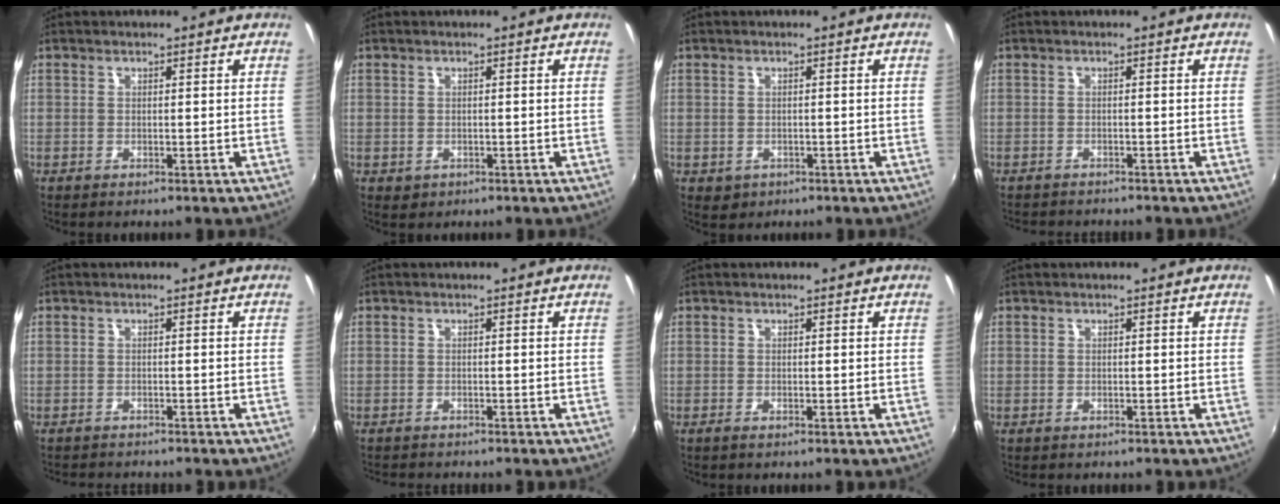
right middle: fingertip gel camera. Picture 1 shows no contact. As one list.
[{"total": 1.9, "force": [-0.6, 1.6, 0.8], "torque": [-0.015, -0.005, -0.005]}, {"total": 2.2, "force": [-0.6, 2.0, 0.9], "torque": [-0.018, -0.005, -0.004]}, {"total": 3.6, "force": [-3.4, 0.8, 0.8], "torque": [-0.027, -0.015, -0.054]}, {"total": 3.5, "force": [-3.3, 0.6, 0.8], "torque": [-0.026, -0.015, -0.054]}, {"total": 2.6, "force": [-2.5, 0.5, 0.6], "torque": [-0.021, -0.016, -0.042]}, {"total": 0.6, "force": [-0.5, 0.1, 0.4], "torque": [-0.008, -0.003, -0.010]}, {"total": 0.8, "force": [-0.6, 0.6, -0.1], "torque": [-0.002, -0.002, -0.010]}]